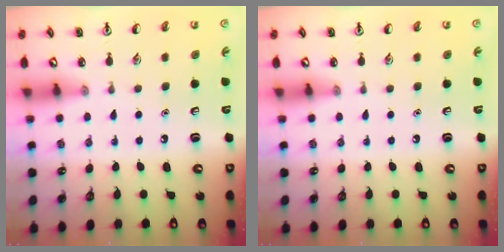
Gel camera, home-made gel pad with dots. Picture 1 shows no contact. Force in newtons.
{"total": 0.0}